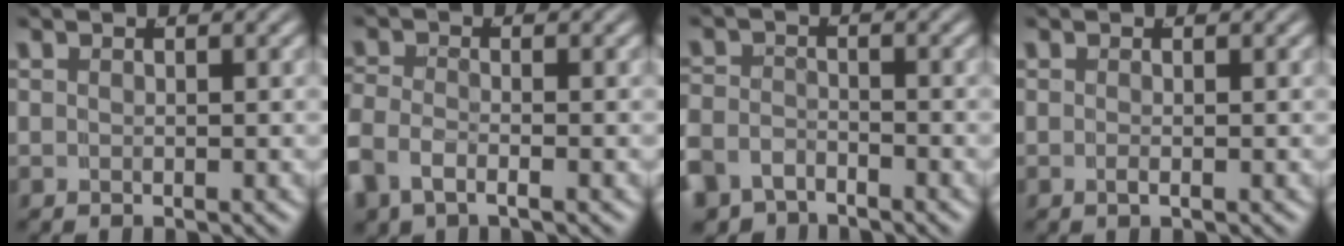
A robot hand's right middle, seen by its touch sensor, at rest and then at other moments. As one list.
[{"total": 3.3, "force": [-1.6, 2.2, 1.9], "torque": [-0.058, -0.018, -0.022]}, {"total": 4.6, "force": [-3.3, 3.0, 1.1], "torque": [-0.042, -0.027, -0.052]}, {"total": 0.5, "force": [-0.4, -0.2, 0.3], "torque": [-0.007, -0.003, -0.003]}]